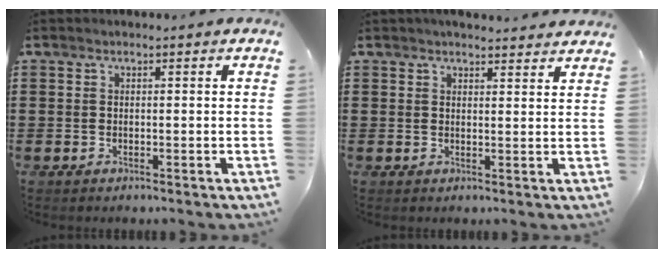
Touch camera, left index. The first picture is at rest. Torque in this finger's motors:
{"motor_torque": [0.40, -1.74, -0.57, -0.21]}